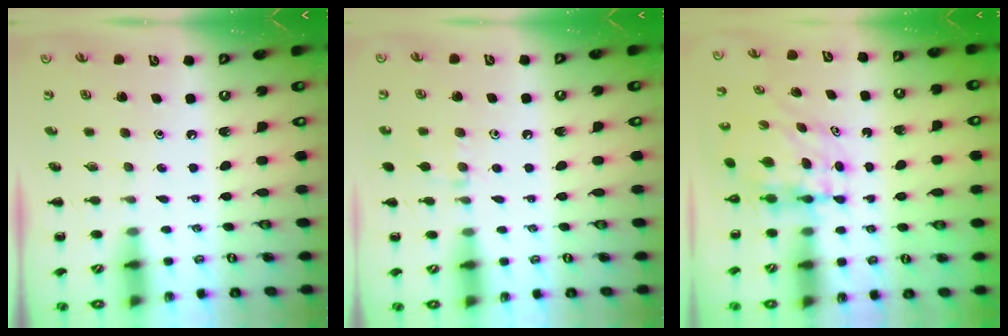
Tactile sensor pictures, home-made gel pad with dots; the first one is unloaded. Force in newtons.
{"total": 7.3, "press": 6.8, "slide": 2.7}
{"total": 5.4, "press": 5.3, "slide": 1.1}